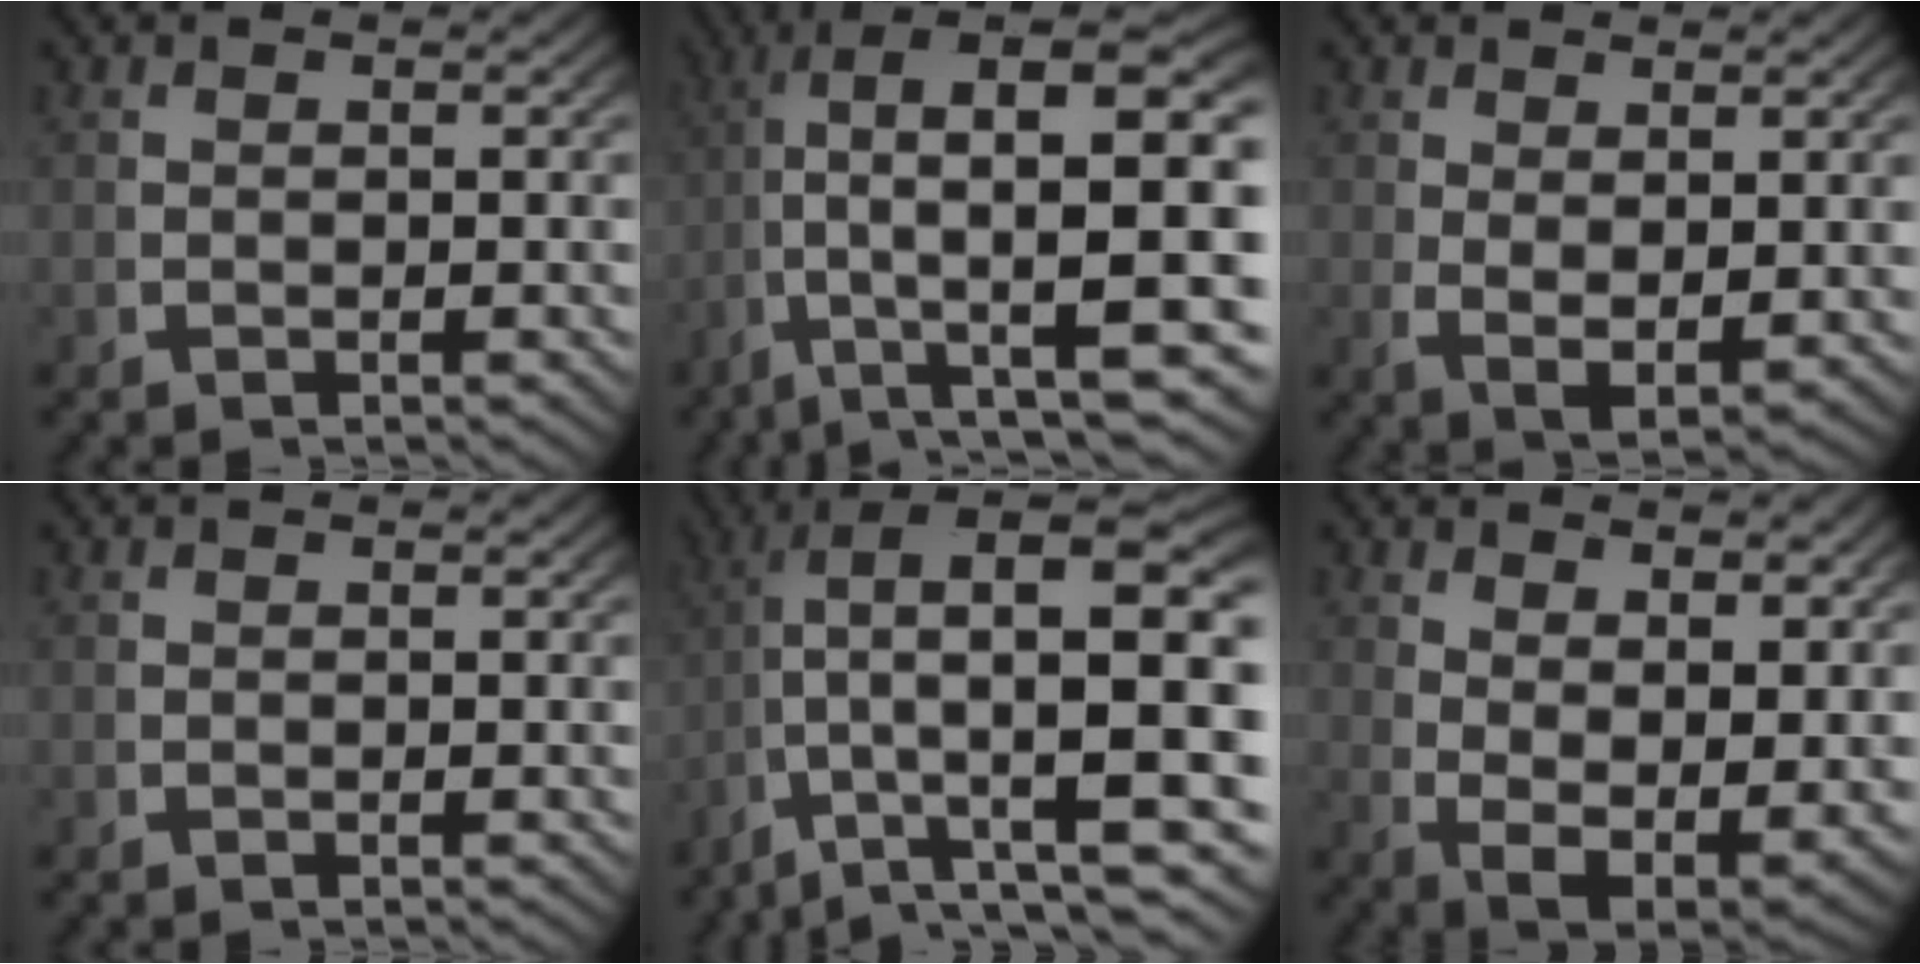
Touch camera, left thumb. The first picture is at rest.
{"total": 14.5, "force": [0.1, 7.6, 12.3], "torque": [-0.210, -0.041, 0.025]}
{"total": 3.5, "force": [0.5, 2.0, 2.8], "torque": [-0.063, -0.022, 0.027]}
{"total": 0.0}
{"total": 11.1, "force": [0.8, 5.4, 9.7], "torque": [-0.164, -0.021, 0.034]}
{"total": 9.5, "force": [-1.4, 6.8, 6.6], "torque": [-0.140, -0.063, 0.007]}